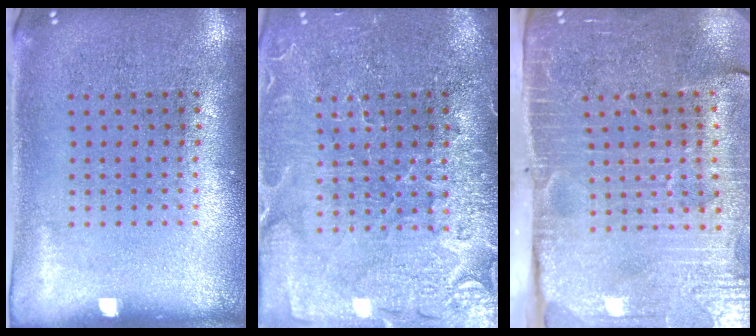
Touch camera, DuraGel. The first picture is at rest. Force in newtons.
{"total": 3.6, "press": 3.4, "slide": 1.2}
{"total": 3.9, "press": 3.6, "slide": 1.4}